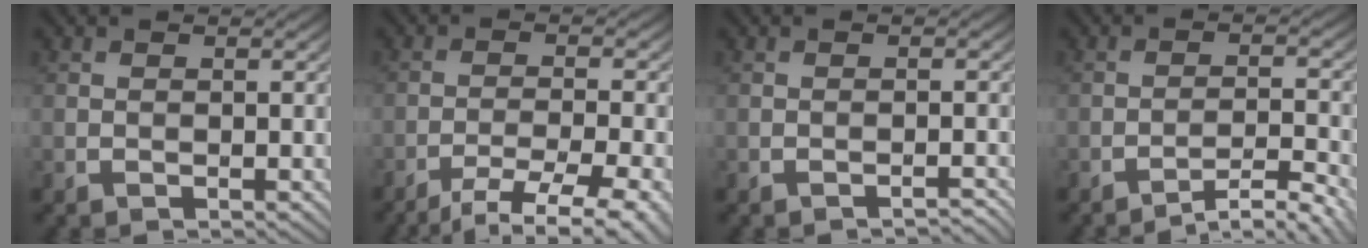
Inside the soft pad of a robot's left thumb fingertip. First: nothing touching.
{"total": 5.8, "force": [-4.2, 0.6, 3.9], "torque": [-0.070, -0.003, -0.064]}
{"total": 1.4, "force": [-1.4, -0.2, 0.0], "torque": [0.006, 0.008, -0.023]}
{"total": 3.6, "force": [-3.2, -0.3, 1.6], "torque": [-0.025, 0.010, -0.048]}